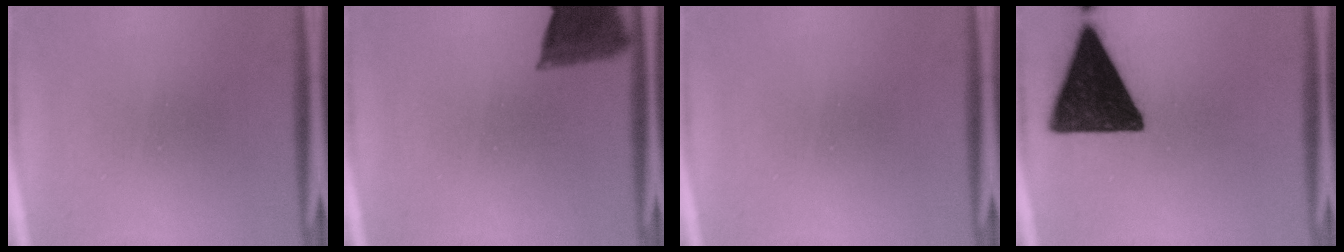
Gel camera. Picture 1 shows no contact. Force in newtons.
{"total": 9.5}
{"total": 0.0}
{"total": 18.1}